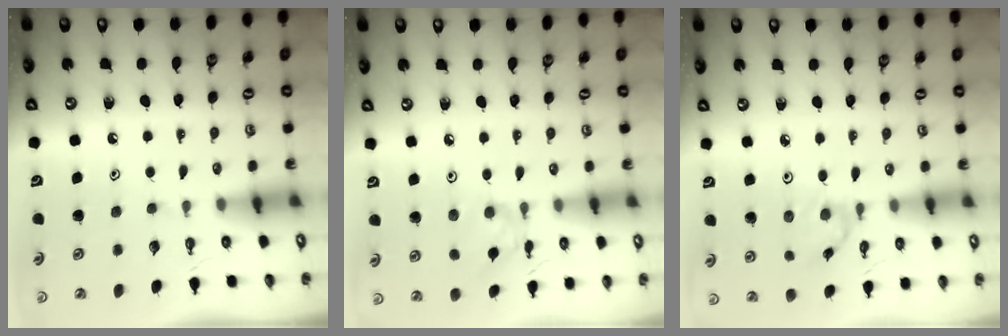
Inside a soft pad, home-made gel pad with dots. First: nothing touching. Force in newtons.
{"total": 3.0, "press": 3.0, "slide": 0.1}
{"total": 1.2, "press": 1.1, "slide": 0.3}